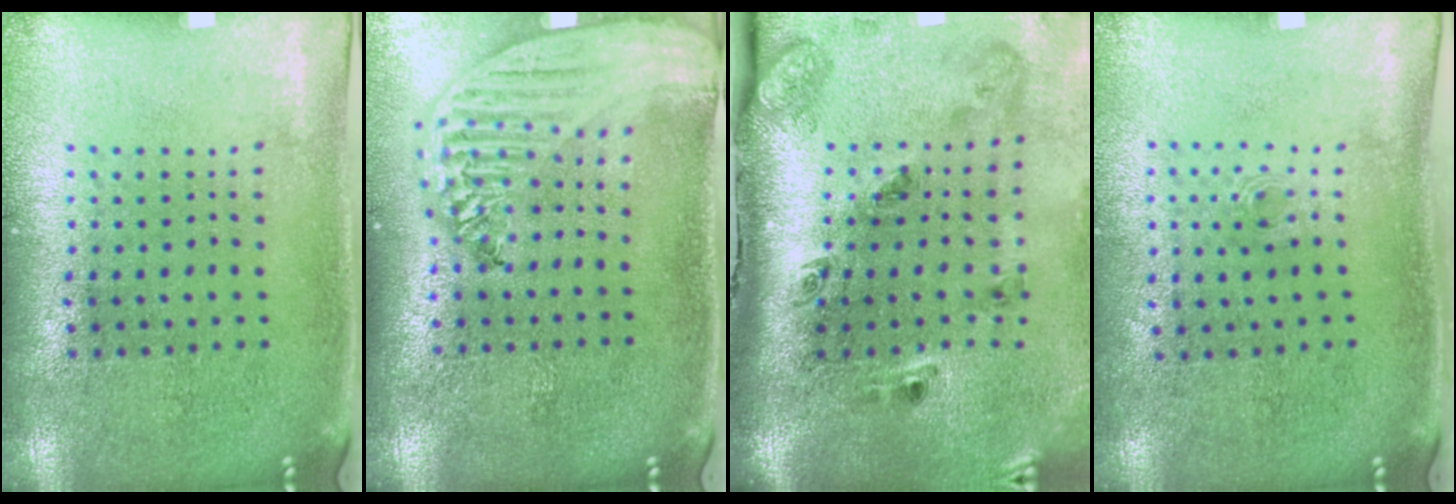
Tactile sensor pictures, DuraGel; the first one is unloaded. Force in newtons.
{"total": 2.7, "press": 2.2, "slide": 1.6}
{"total": 3.2, "press": 2.0, "slide": 2.5}
{"total": 0.6, "press": 0.3, "slide": 0.5}